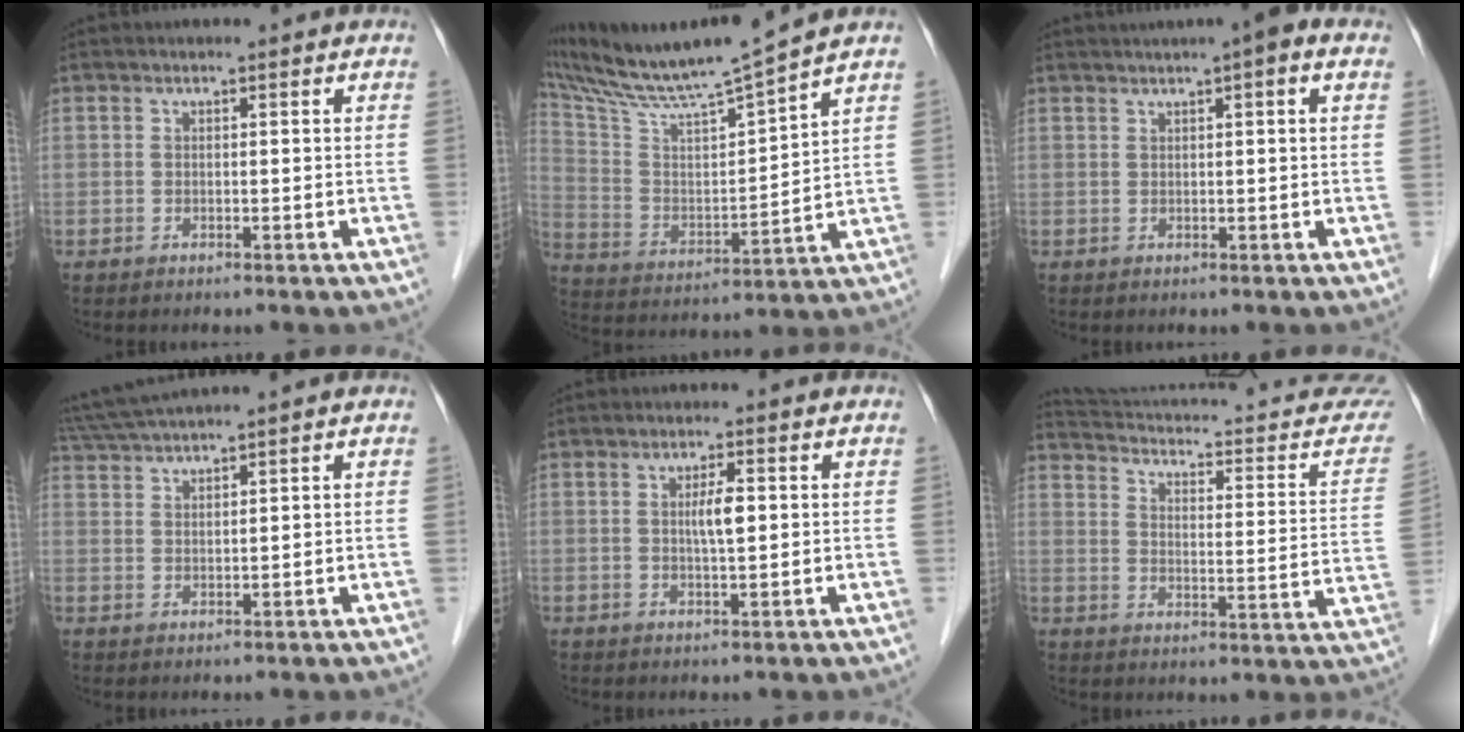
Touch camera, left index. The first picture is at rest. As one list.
[{"total": 14.1, "force": [12.8, -1.9, 5.8], "torque": [-0.119, -0.004, 0.234]}, {"total": 4.8, "force": [2.7, 0.3, 4.0], "torque": [-0.056, 0.022, 0.036]}, {"total": 5.6, "force": [4.9, -1.3, 2.5], "torque": [-0.057, 0.018, 0.099]}, {"total": 3.1, "force": [0.4, 0.5, 3.0], "torque": [-0.052, 0.001, 0.007]}, {"total": 21.3, "force": [19.7, 2.7, 7.8], "torque": [-0.112, -0.074, 0.234]}]